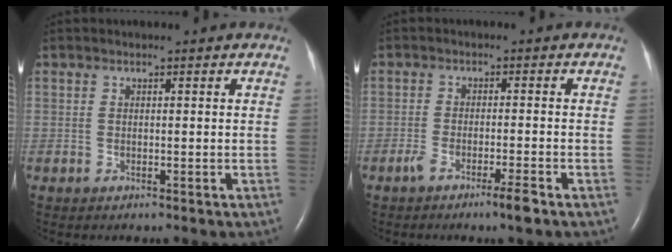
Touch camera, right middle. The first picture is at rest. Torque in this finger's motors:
{"motor_torque": [-0.02, 0.05, 0.06, 0.03]}